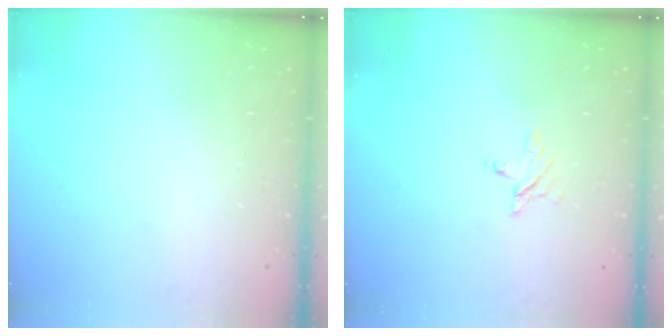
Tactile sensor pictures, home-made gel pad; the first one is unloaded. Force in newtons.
{"total": 2.4, "press": 2.4, "slide": 0.2}